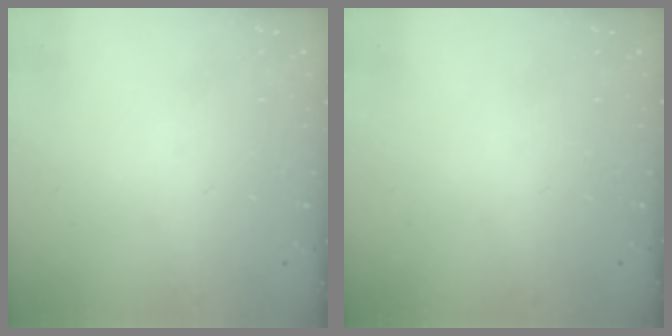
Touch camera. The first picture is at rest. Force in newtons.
{"total": 0.0}